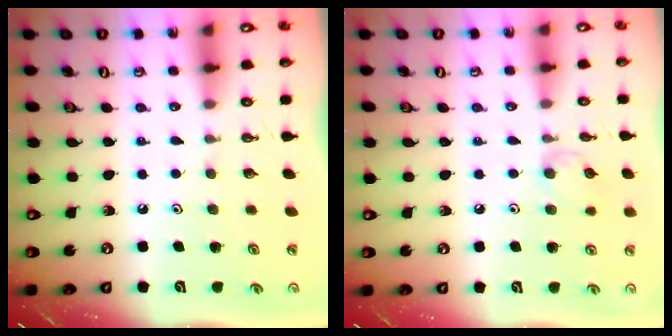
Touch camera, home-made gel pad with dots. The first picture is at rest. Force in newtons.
{"total": 6.3, "press": 6.2, "slide": 0.7}